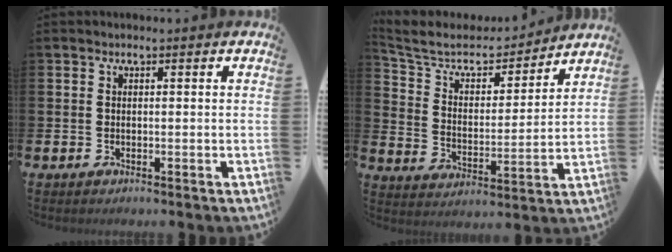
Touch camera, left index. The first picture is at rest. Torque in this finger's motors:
{"motor_torque": [0.56, -0.68, -0.05, 0.09]}